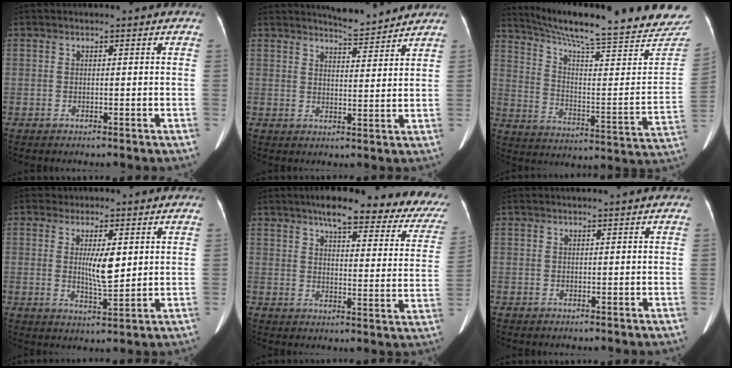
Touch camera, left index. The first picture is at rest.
{"total": 5.4, "force": [5.4, 0.0, 0.8], "torque": [-0.023, -0.006, 0.077]}
{"total": 28.9, "force": [25.9, 2.7, 12.5], "torque": [-0.199, -0.100, 0.334]}
{"total": 5.0, "force": [1.2, 1.7, 4.6], "torque": [-0.079, -0.009, 0.024]}
{"total": 22.4, "force": [18.6, 5.0, 11.4], "torque": [-0.123, -0.015, 0.206]}
{"total": 1.1, "force": [1.0, -0.2, 0.4], "torque": [-0.009, 0.008, 0.022]}